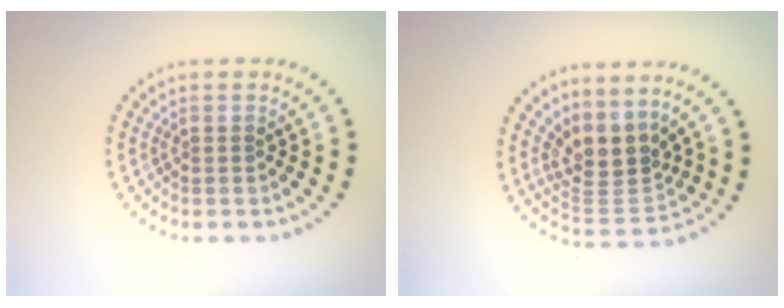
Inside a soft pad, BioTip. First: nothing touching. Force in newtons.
{"total": 3.9, "press": 3.1, "slide": 2.4}